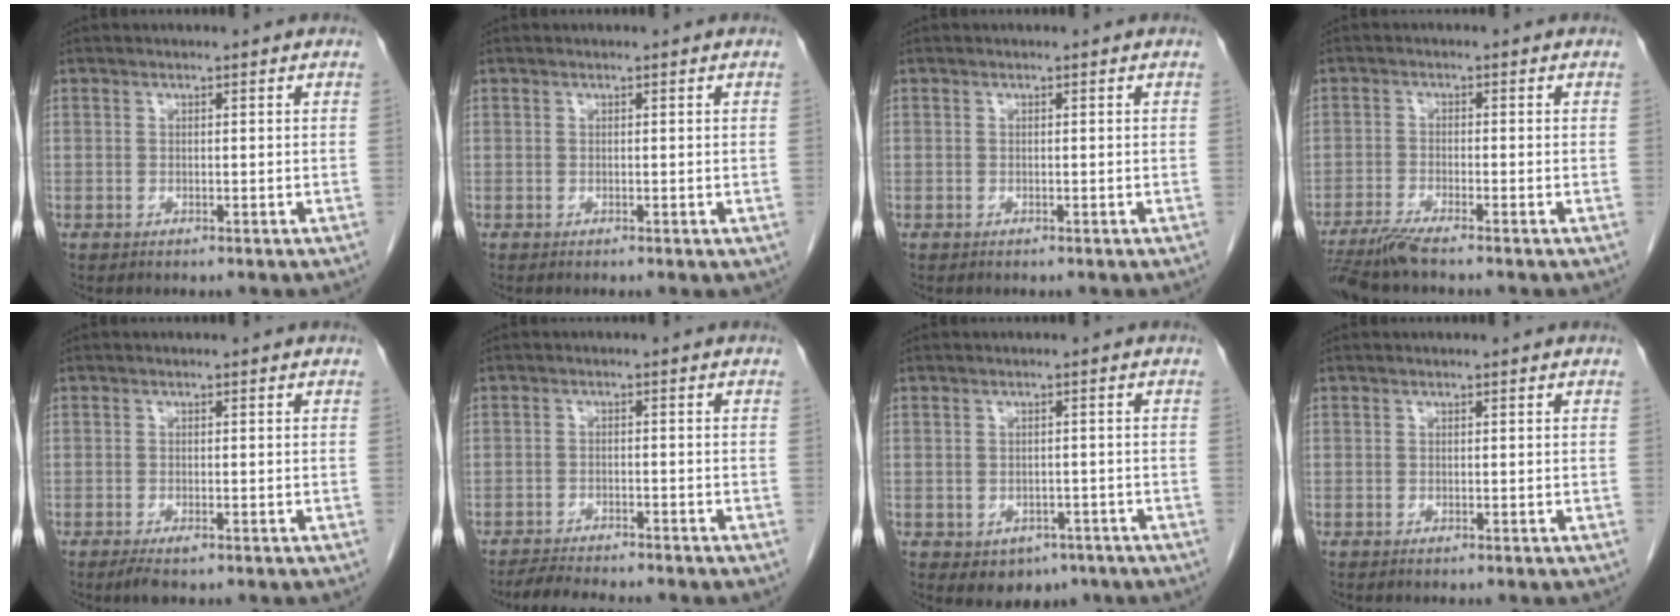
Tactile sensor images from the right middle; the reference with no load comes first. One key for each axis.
{"total": 0.5, "fx": -0.2, "fy": 0.1, "fz": 0.5, "tx": -0.008, "ty": -0.002, "tz": -0.003}
{"total": 0.0}
{"total": 5.1, "fx": -4.4, "fy": -0.4, "fz": 2.6, "tx": -0.049, "ty": -0.018, "tz": -0.082}
{"total": 2.2, "fx": -1.4, "fy": 0.6, "fz": 1.6, "tx": -0.030, "ty": -0.005, "tz": -0.021}
{"total": 5.0, "fx": -4.7, "fy": -0.1, "fz": 1.6, "tx": -0.026, "ty": -0.014, "tz": -0.079}
{"total": 4.3, "fx": -2.4, "fy": 3.2, "fz": 1.7, "tx": -0.013, "ty": 0.002, "tz": -0.023}
{"total": 0.0}